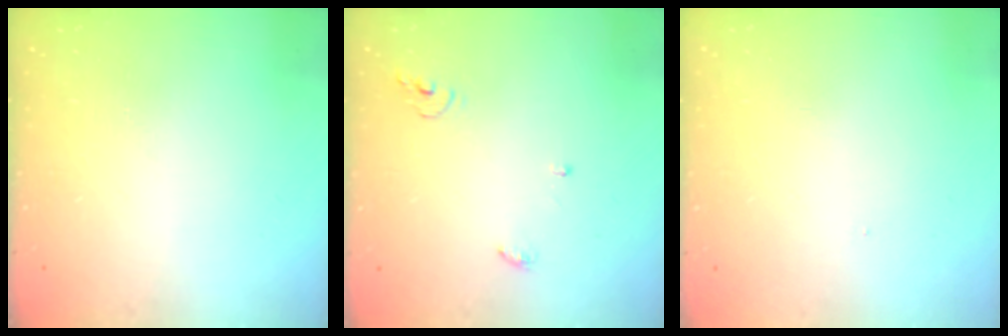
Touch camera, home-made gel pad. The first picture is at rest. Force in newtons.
{"total": 4.1, "press": 4.0, "slide": 0.3}
{"total": 6.0, "press": 0.9, "slide": 5.9}